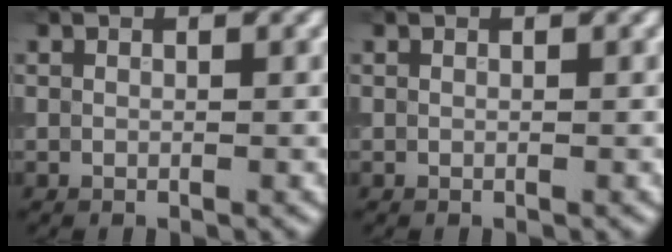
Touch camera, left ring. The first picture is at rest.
{"total": 0.0}